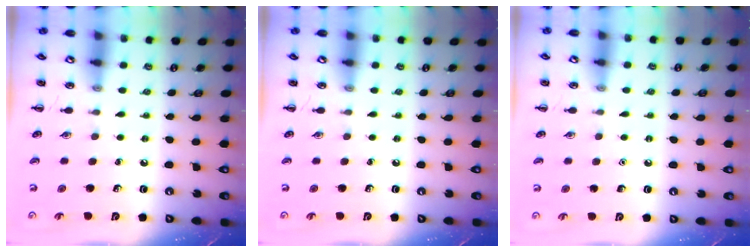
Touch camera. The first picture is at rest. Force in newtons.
{"total": 0.0}
{"total": 1.6, "press": 1.6, "slide": 0.1}